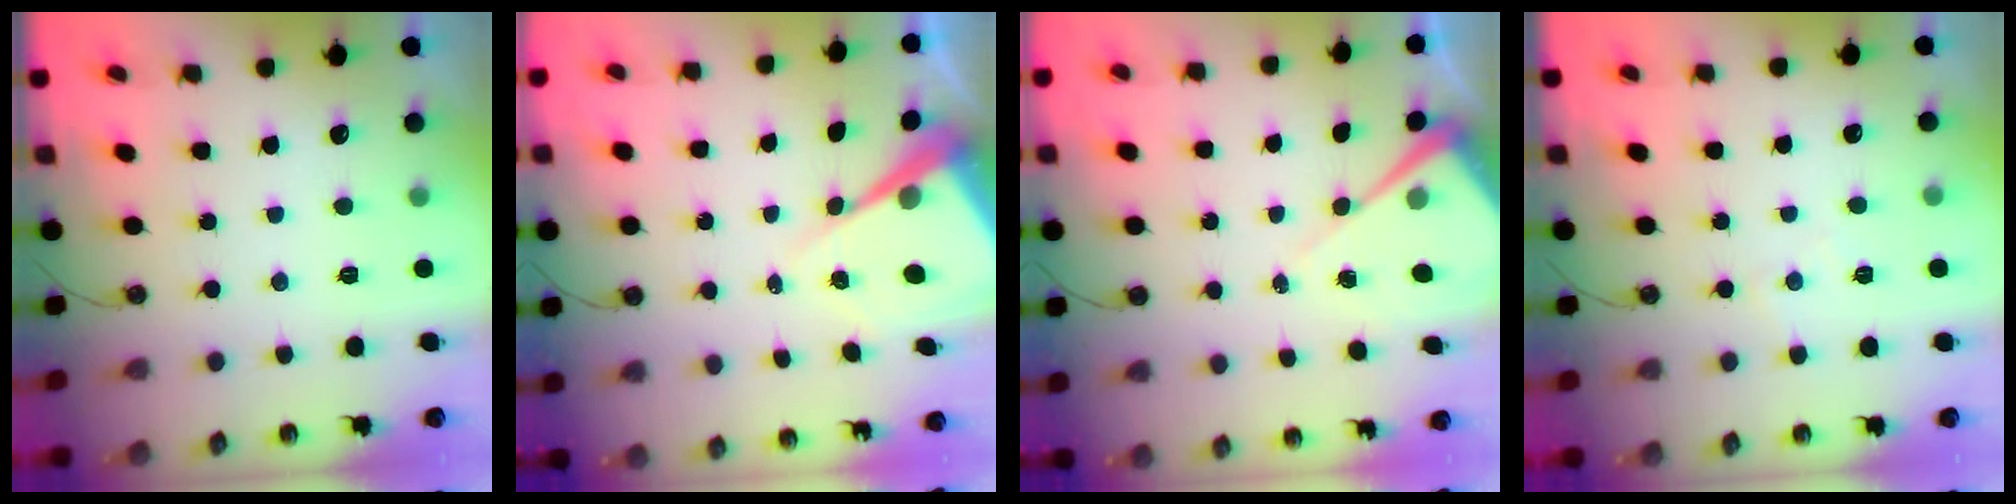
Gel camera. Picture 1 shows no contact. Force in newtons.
{"total": 9.8, "press": 9.8, "slide": 1.0}
{"total": 7.8, "press": 7.8, "slide": 0.5}
{"total": 3.0, "press": 2.9, "slide": 0.5}